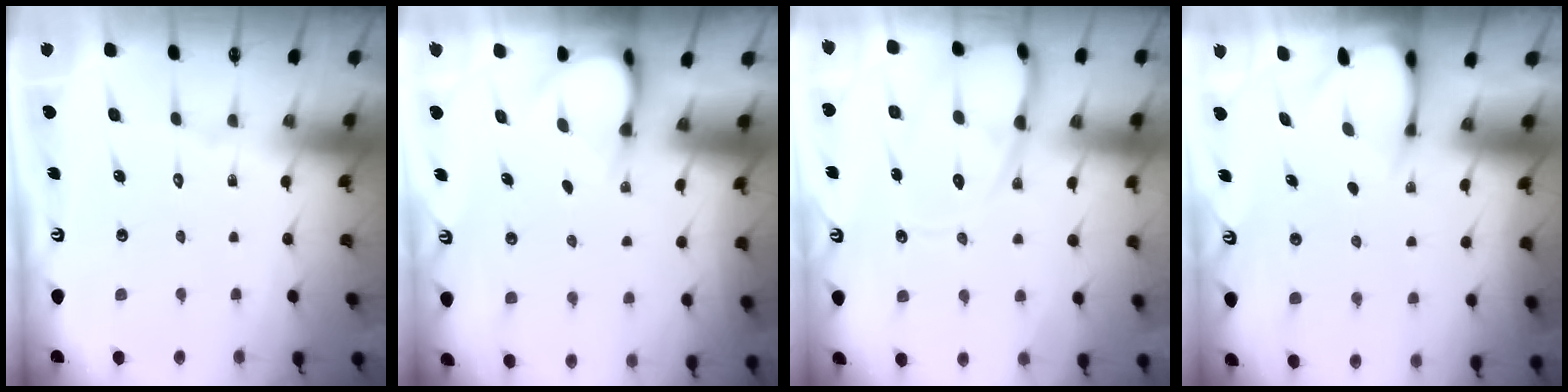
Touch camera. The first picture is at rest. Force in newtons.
{"total": 4.2, "press": 4.2, "slide": 0.1}
{"total": 12.5, "press": 12.4, "slide": 1.3}
{"total": 2.6, "press": 2.6, "slide": 0.3}